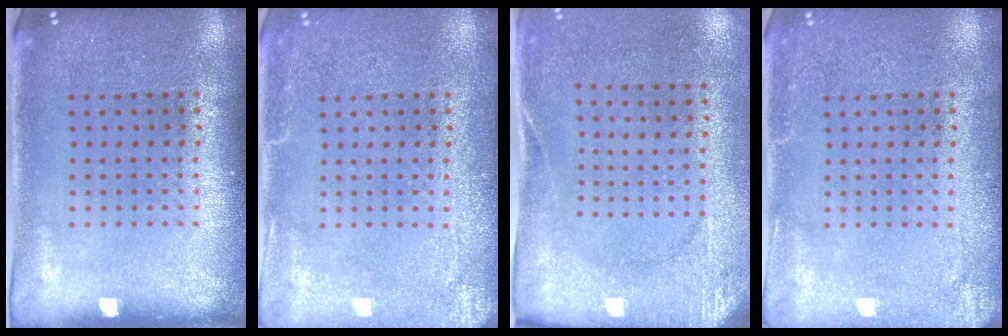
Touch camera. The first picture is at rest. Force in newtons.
{"total": 2.8, "press": 2.8, "slide": 0.3}
{"total": 2.7, "press": 2.1, "slide": 1.6}
{"total": 2.1, "press": 2.1, "slide": 0.2}